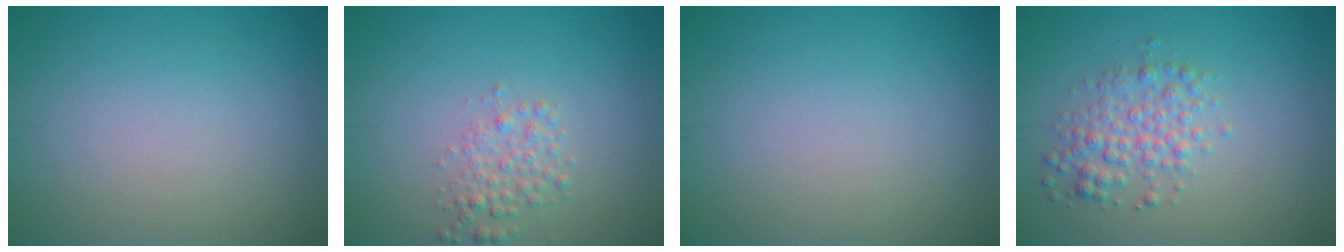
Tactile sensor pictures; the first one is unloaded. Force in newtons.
{"total": 2.1, "press": 2.1, "slide": 0.0}
{"total": 0.0}
{"total": 3.1, "press": 3.1, "slide": 0.1}